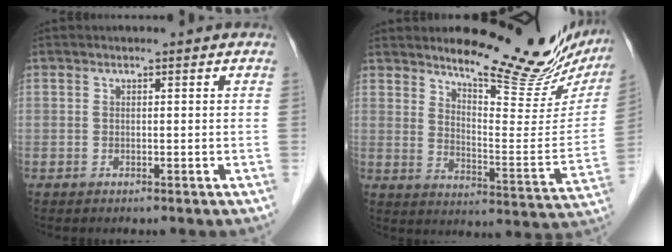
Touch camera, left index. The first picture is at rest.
{"total": 19.7, "force": [16.5, 3.9, 10.1], "torque": [-0.134, -0.060, 0.214]}